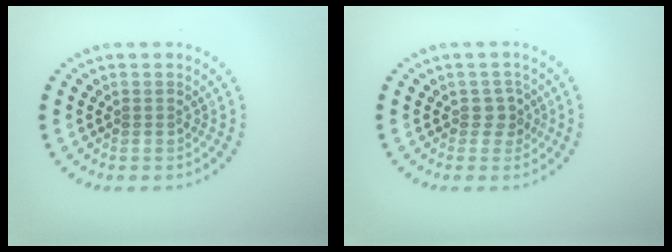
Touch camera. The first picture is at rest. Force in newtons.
{"total": 1.5, "press": 1.3, "slide": 0.8}